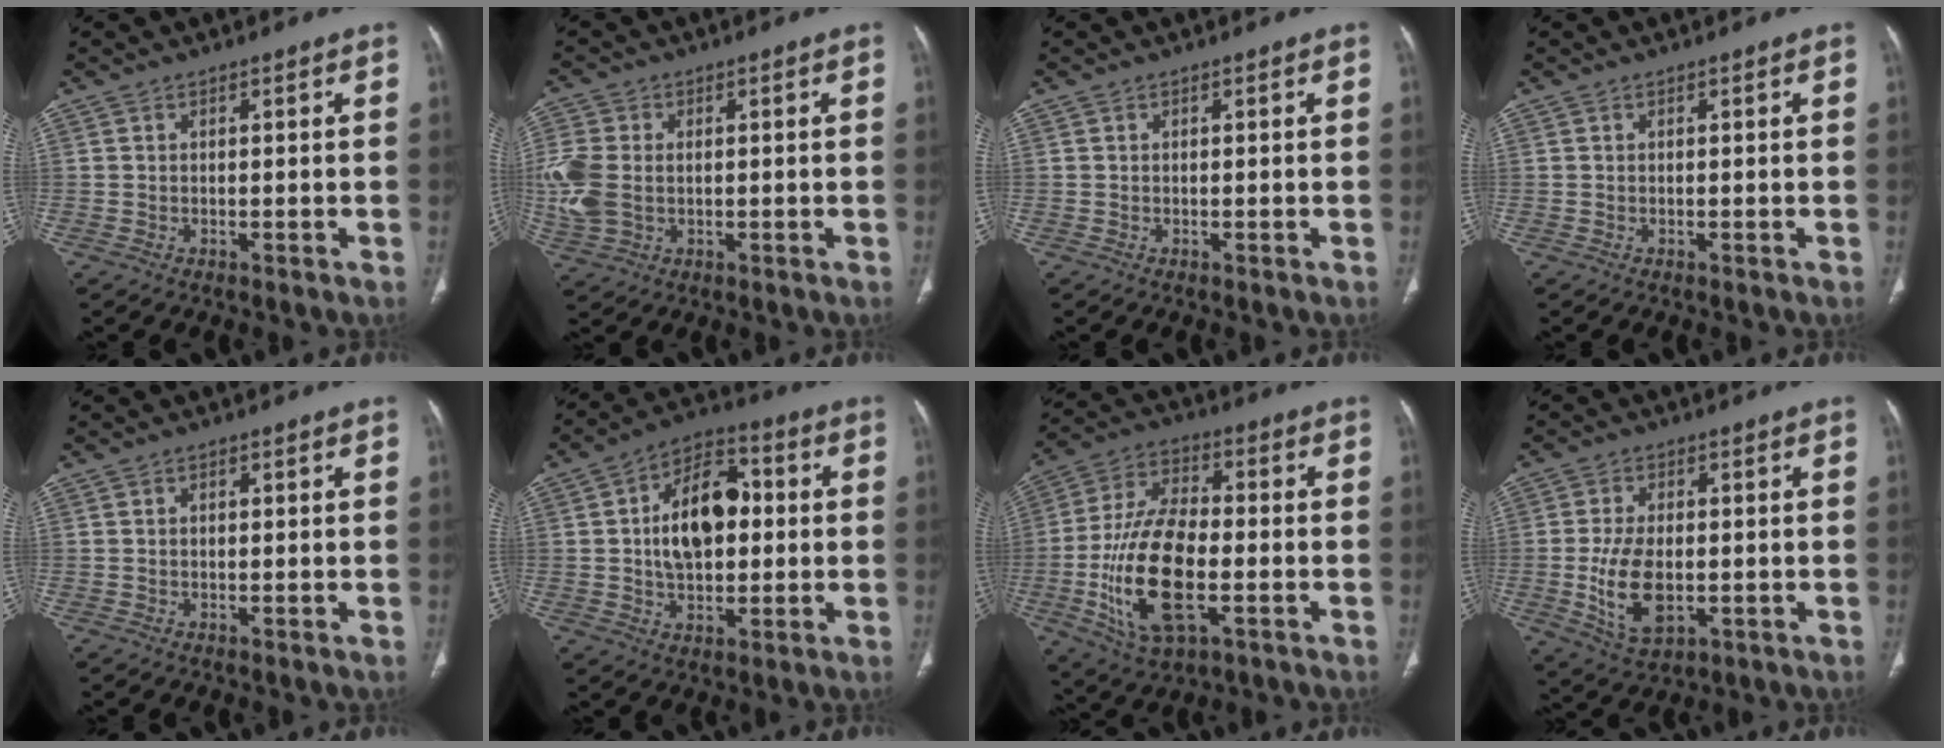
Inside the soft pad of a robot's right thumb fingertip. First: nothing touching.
{"total": 9.8, "force": [-0.1, 7.1, 6.8], "torque": [-0.173, 0.004, 0.004]}
{"total": 0.0}
{"total": 0.0}
{"total": 0.8, "force": [0.1, 0.6, 0.6], "torque": [-0.011, 0.002, 0.002]}
{"total": 15.1, "force": [1.2, 9.6, 11.7], "torque": [-0.159, 0.024, 0.015]}
{"total": 18.9, "force": [-4.4, 9.1, 16.0], "torque": [-0.313, 0.015, -0.074]}
{"total": 10.3, "force": [-1.6, 5.6, 8.4], "torque": [-0.158, -0.007, -0.019]}